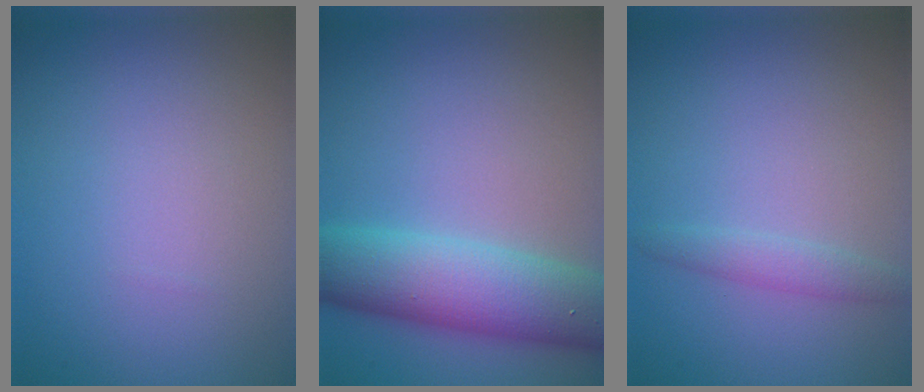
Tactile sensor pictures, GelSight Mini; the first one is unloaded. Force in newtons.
{"total": 8.2, "press": 8.2, "slide": 0.3}
{"total": 1.6, "press": 1.6, "slide": 0.1}